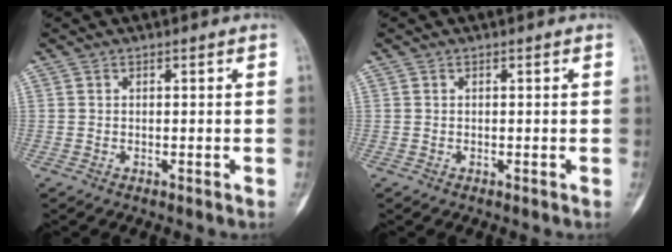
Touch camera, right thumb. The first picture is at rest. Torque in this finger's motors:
{"motor_torque": [0.17, 0.02, 0.07, 0.19, 0.00]}